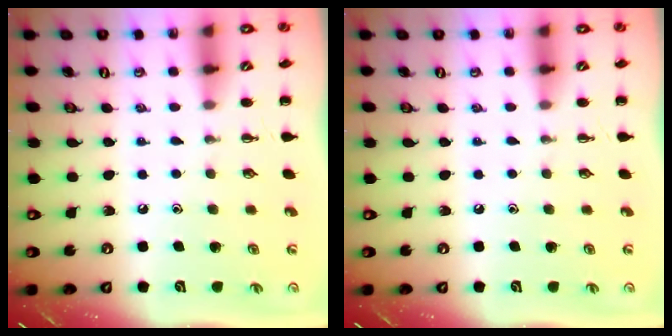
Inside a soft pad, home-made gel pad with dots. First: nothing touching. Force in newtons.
{"total": 0.0}